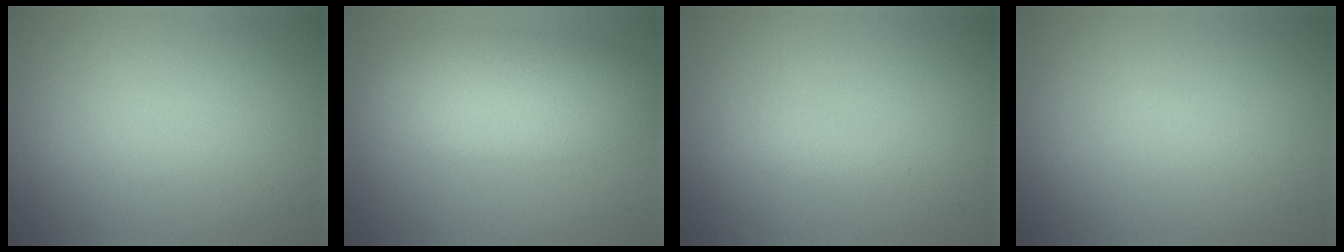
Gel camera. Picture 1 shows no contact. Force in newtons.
{"total": 6.9, "press": 6.9, "slide": 0.4}
{"total": 1.0, "press": 1.0, "slide": 0.0}
{"total": 0.0}